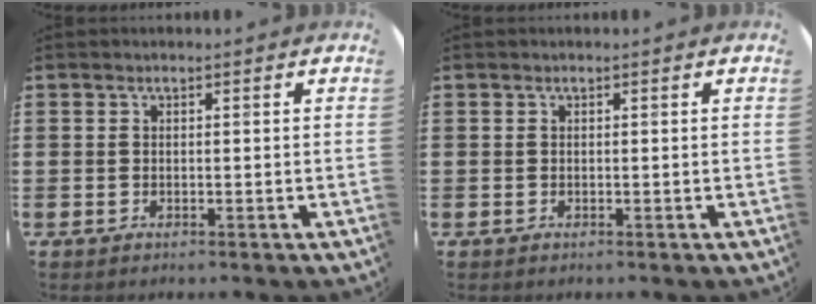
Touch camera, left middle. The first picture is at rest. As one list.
[{"total": 0.0}]